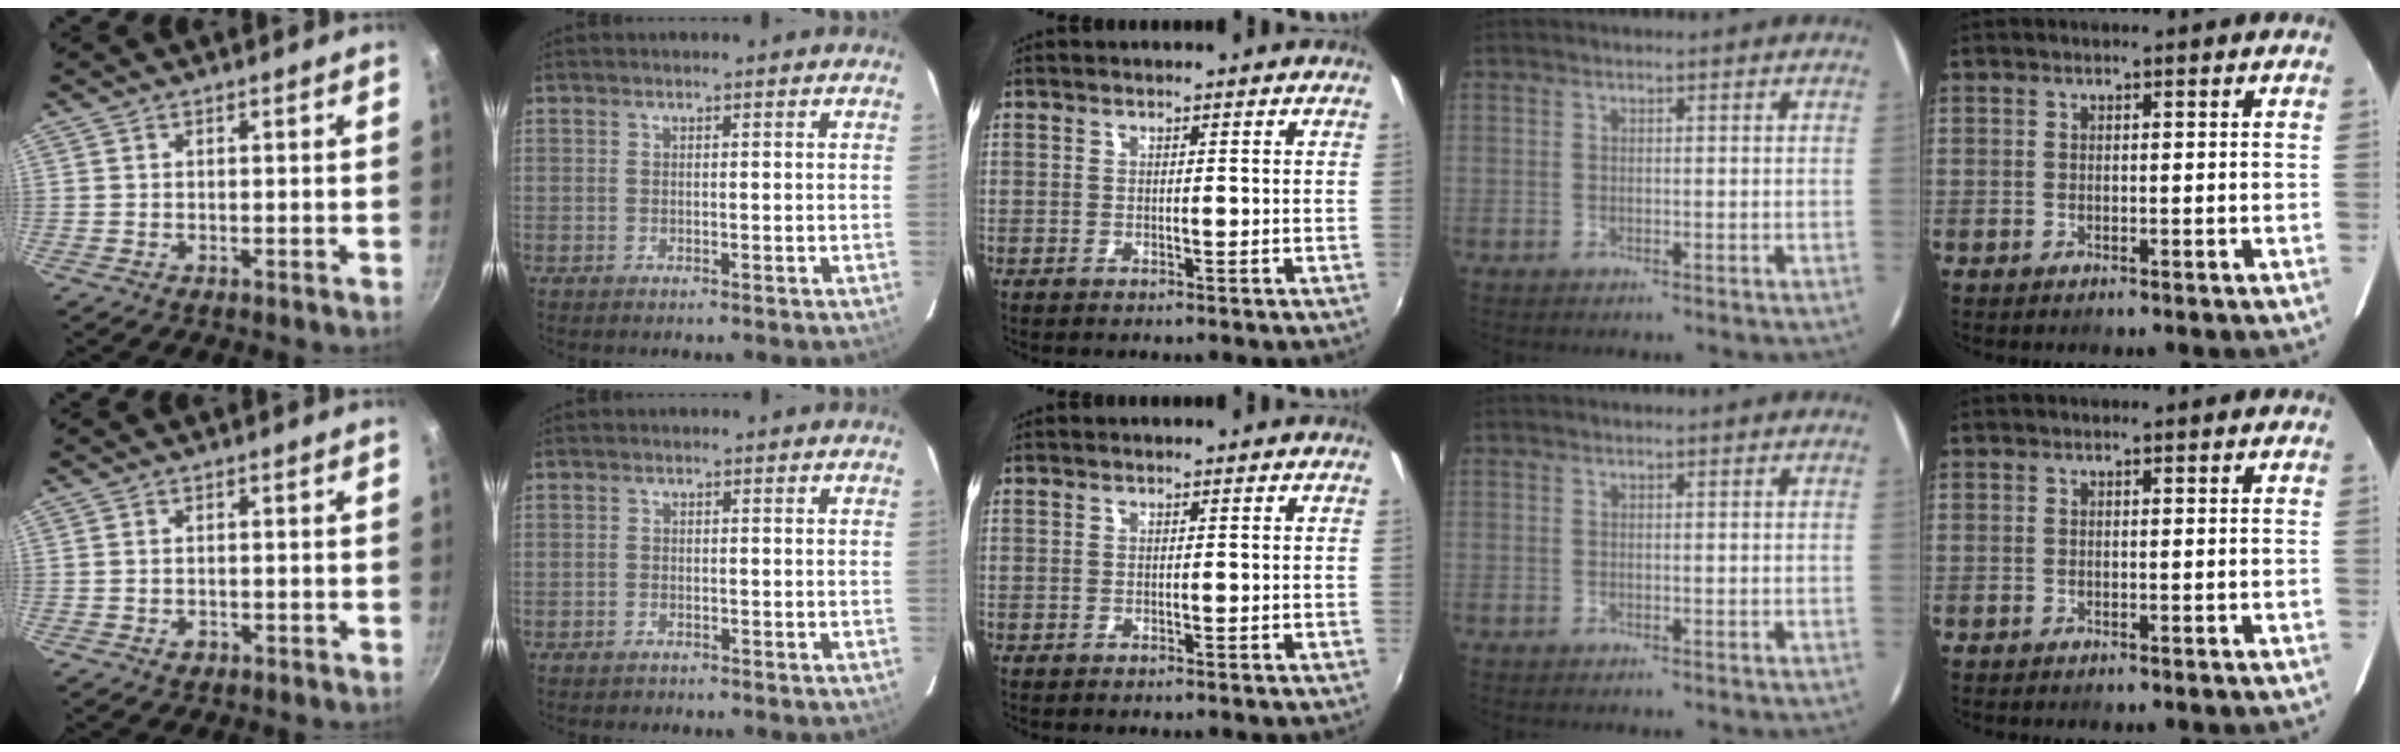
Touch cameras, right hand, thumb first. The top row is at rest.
{"thumb": {"total": 1.5, "force": [-0.6, 1.1, 0.8], "torque": [-0.013, 0.002, -0.007]}, "index": {"total": 1.0, "force": [-0.8, 0.6, 0.0], "torque": [-0.003, 0.004, -0.012]}}